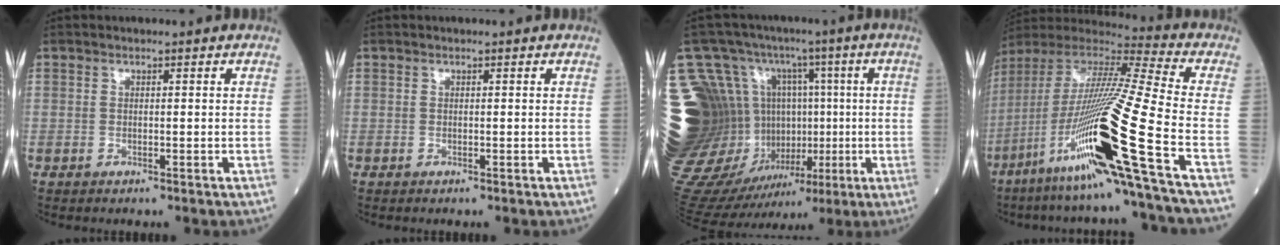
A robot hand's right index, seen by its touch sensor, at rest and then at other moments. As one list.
[{"total": 0.0}, {"total": 36.6, "force": [-0.2, 28.1, 23.4], "torque": [-0.576, 0.096, 0.019]}, {"total": 25.4, "force": [-10.7, -1.5, 23.0], "torque": [-0.441, -0.043, -0.201]}]